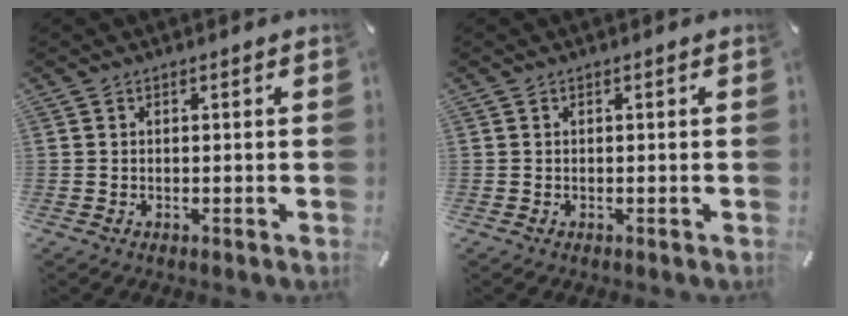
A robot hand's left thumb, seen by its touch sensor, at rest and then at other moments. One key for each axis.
{"total": 0.0}